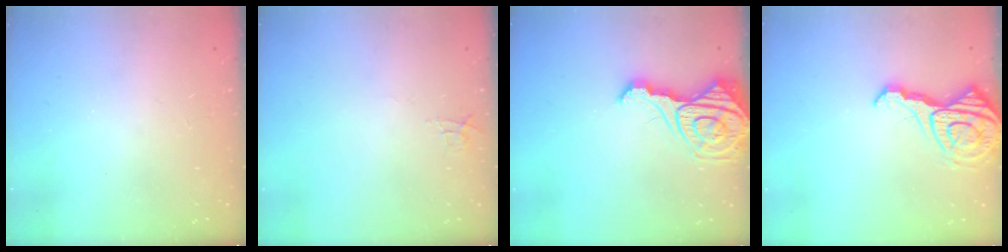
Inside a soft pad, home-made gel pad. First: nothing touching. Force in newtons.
{"total": 2.9, "press": 2.9, "slide": 0.3}
{"total": 15.7, "press": 15.6, "slide": 1.6}
{"total": 12.8, "press": 12.8, "slide": 1.0}